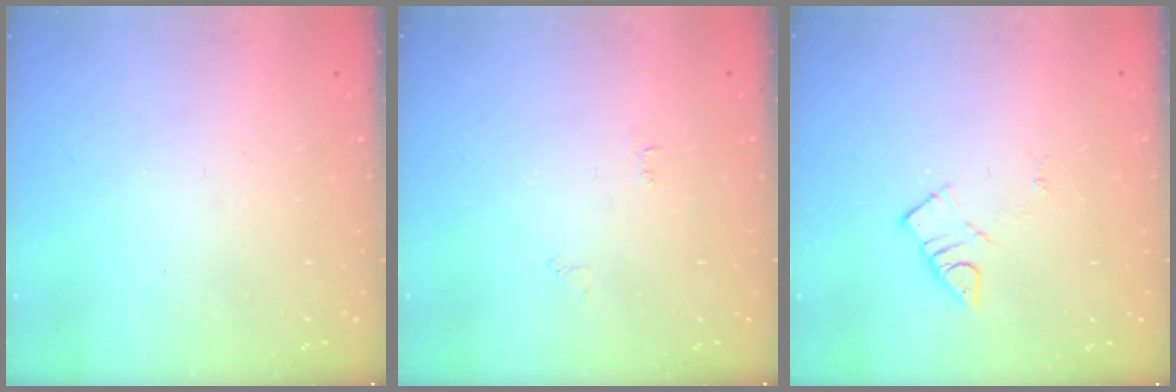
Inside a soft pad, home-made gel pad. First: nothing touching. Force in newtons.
{"total": 2.5, "press": 2.5, "slide": 0.4}
{"total": 3.7, "press": 3.7, "slide": 0.5}